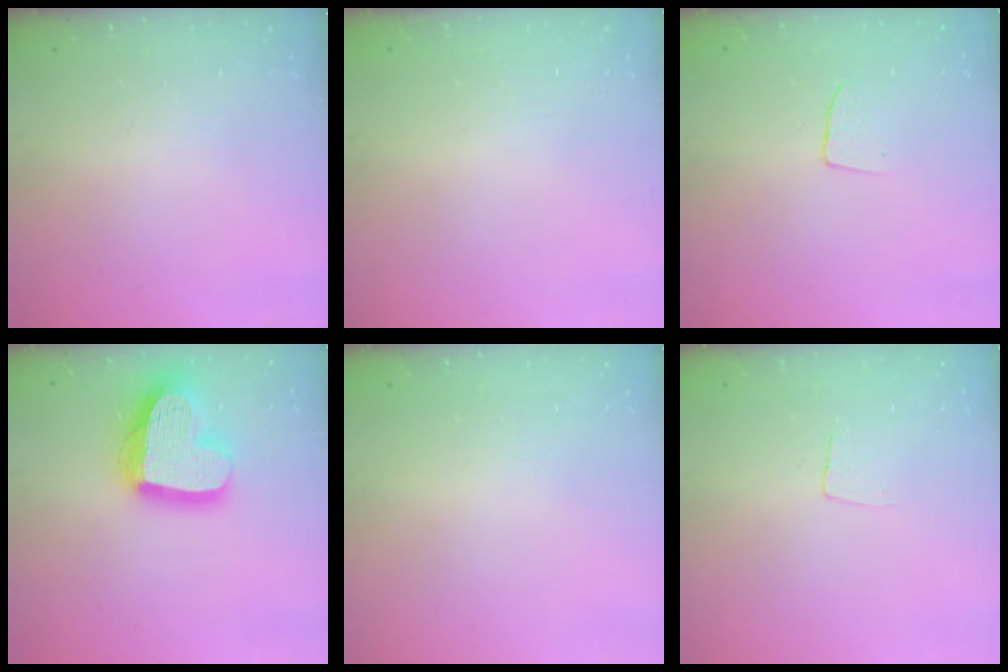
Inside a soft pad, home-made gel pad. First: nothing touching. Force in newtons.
{"total": 0.0}
{"total": 4.9, "press": 4.9, "slide": 0.4}
{"total": 21.5, "press": 21.4, "slide": 2.1}
{"total": 0.0}
{"total": 3.4, "press": 3.4, "slide": 0.2}